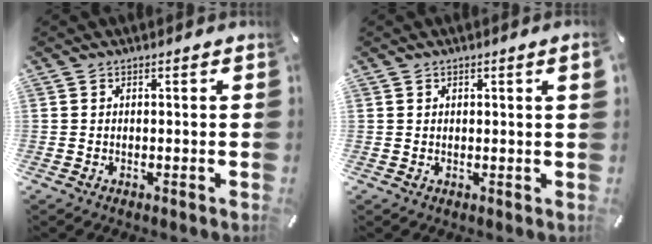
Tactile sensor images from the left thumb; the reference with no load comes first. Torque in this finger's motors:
{"motor_torque": [0.40, -0.19, 0.06, -0.09, 0.04]}